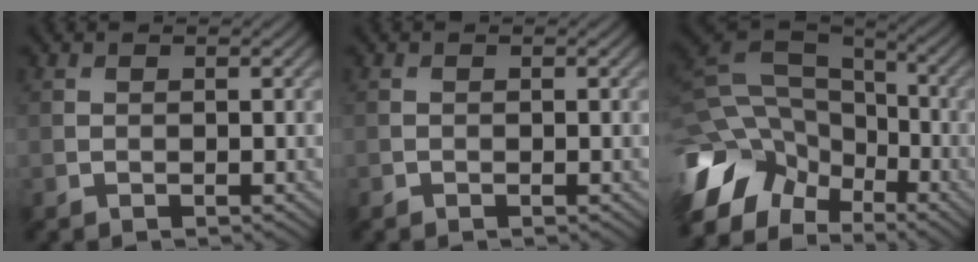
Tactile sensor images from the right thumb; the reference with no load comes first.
{"total": 0.0}
{"total": 15.2, "force": [-6.9, 11.1, 7.7], "torque": [-0.218, -0.017, -0.103]}